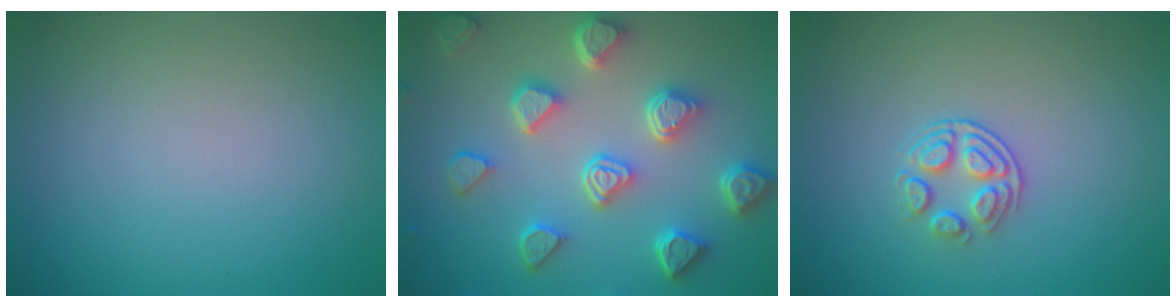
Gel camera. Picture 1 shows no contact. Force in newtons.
{"total": 6.4, "press": 5.2, "slide": 3.8}
{"total": 2.4, "press": 1.8, "slide": 1.6}